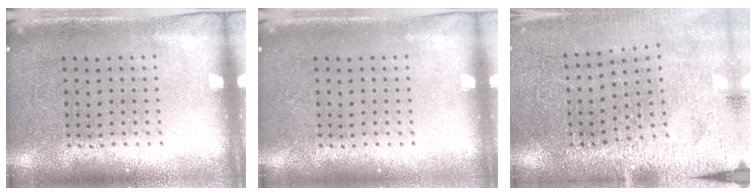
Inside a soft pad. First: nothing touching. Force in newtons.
{"total": 0.0}
{"total": 2.8, "press": 2.8, "slide": 0.2}